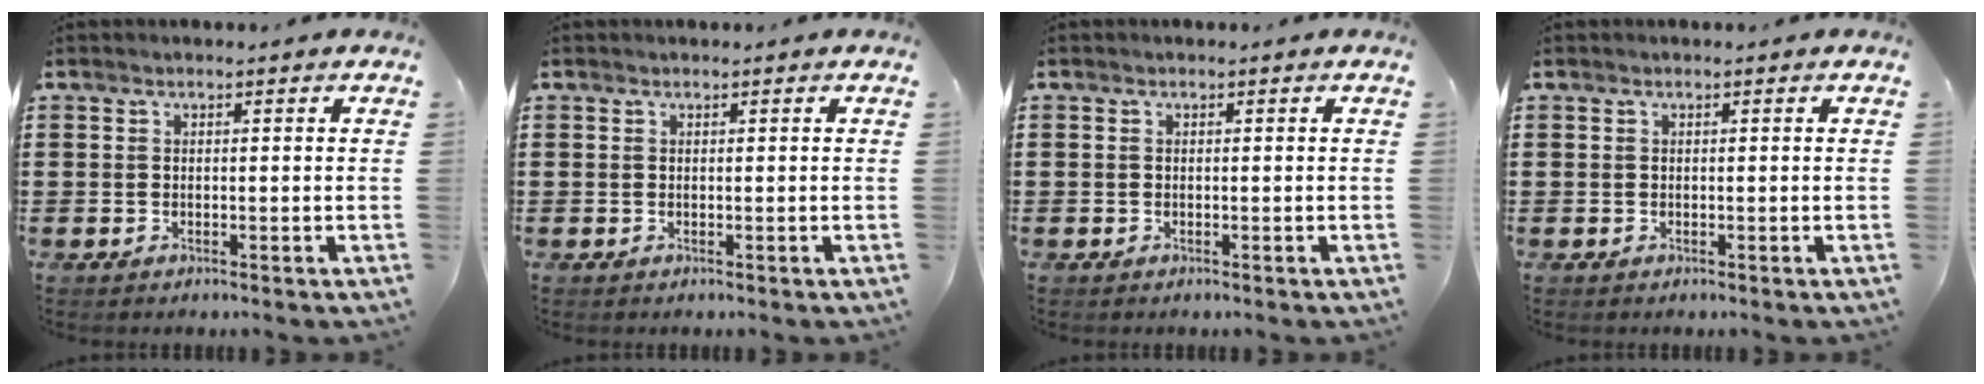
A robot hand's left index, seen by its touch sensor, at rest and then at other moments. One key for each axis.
{"total": 0.0}
{"total": 0.0}
{"total": 0.0}